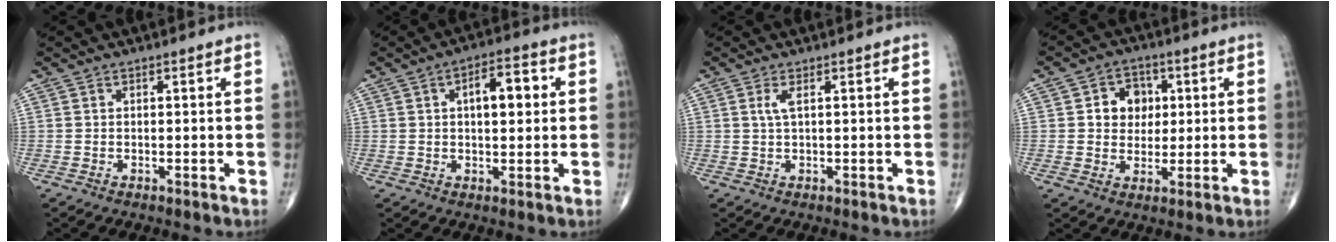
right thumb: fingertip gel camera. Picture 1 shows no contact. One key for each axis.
{"total": 7.7, "fx": 1.6, "fy": 3.4, "fz": 6.7, "tx": -0.087, "ty": 0.010, "tz": 0.021}
{"total": 1.8, "fx": 0.6, "fy": 0.3, "fz": 1.6, "tx": -0.046, "ty": 0.004, "tz": 0.016}
{"total": 7.1, "fx": 1.5, "fy": 6.0, "fz": 3.6, "tx": -0.016, "ty": 0.001, "tz": 0.021}